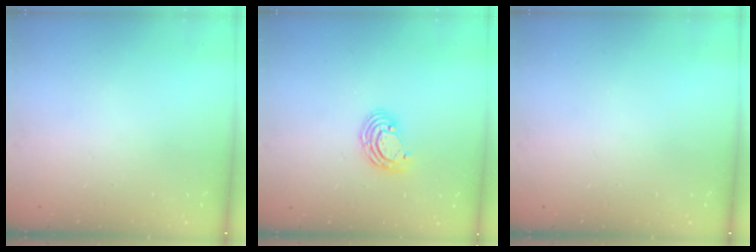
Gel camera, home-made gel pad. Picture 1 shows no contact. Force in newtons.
{"total": 6.5, "press": 6.4, "slide": 0.8}
{"total": 0.0}